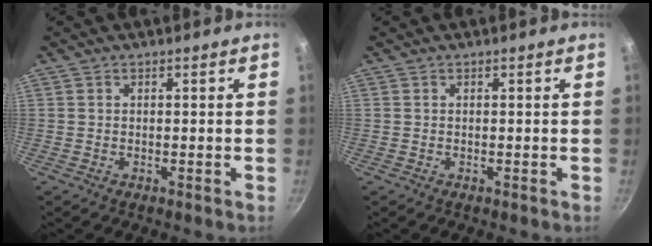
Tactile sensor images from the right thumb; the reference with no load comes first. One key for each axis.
{"total": 0.0}